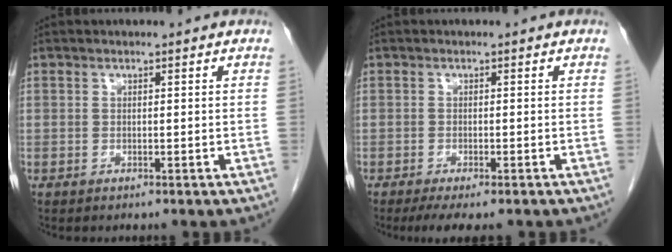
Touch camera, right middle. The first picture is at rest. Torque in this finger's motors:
{"motor_torque": [0.21, -0.11, 0.01, 0.02]}